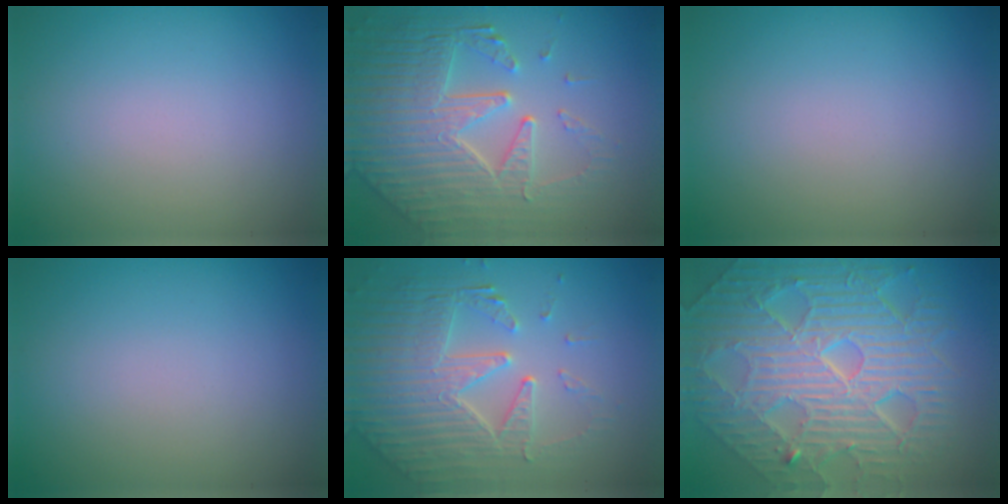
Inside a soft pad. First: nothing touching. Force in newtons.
{"total": 8.2, "press": 5.7, "slide": 5.9}
{"total": 0.0}
{"total": 0.0}
{"total": 6.7, "press": 5.1, "slide": 4.3}
{"total": 11.7, "press": 7.8, "slide": 8.8}